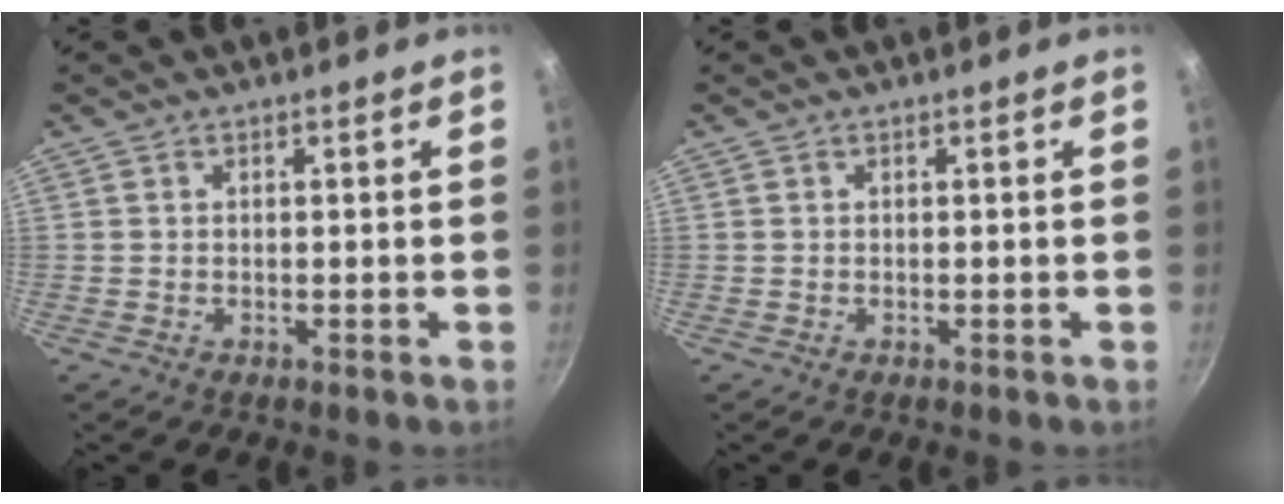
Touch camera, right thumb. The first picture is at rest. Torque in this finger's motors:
{"motor_torque": [-0.19, -0.19, 0.06, 0.05, 0.00]}